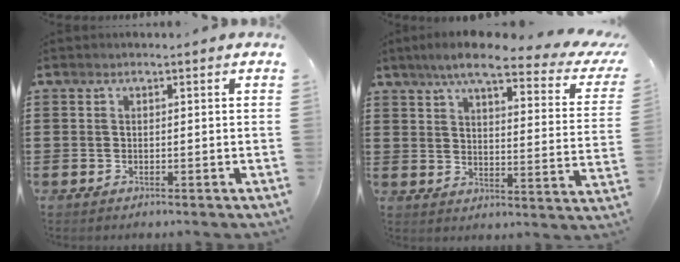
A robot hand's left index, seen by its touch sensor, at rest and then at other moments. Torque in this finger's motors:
{"motor_torque": [1.05, -1.09, 0.50, 0.21]}